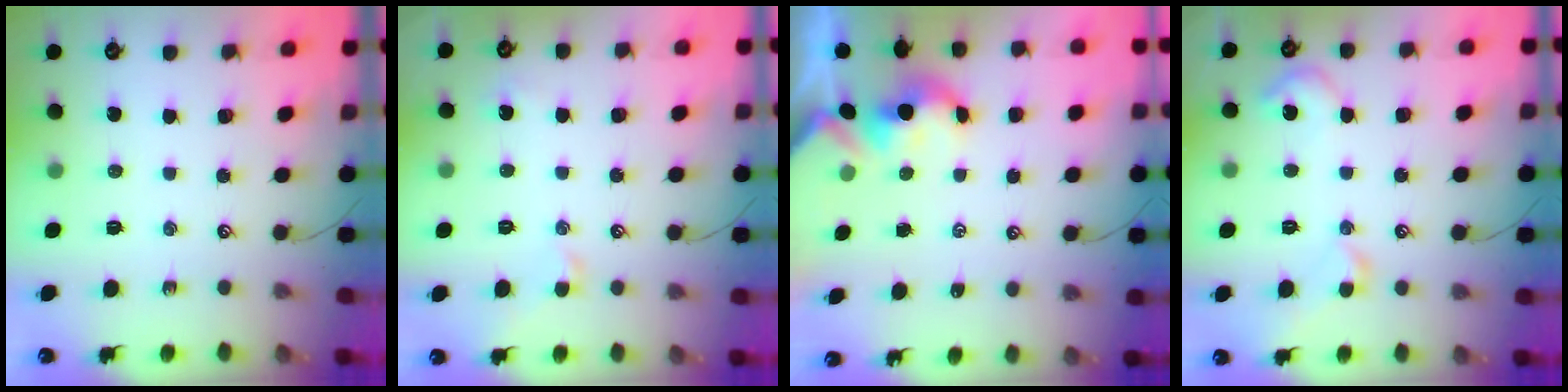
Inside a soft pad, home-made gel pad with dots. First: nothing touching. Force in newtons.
{"total": 1.6, "press": 1.5, "slide": 0.7}
{"total": 1.8, "press": 1.7, "slide": 0.4}
{"total": 5.1, "press": 5.0, "slide": 0.9}